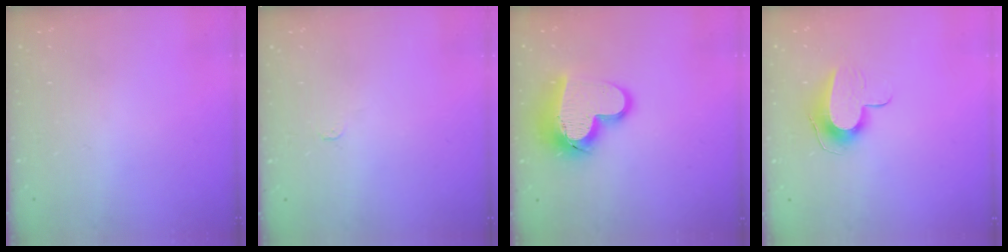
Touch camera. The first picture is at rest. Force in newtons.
{"total": 1.7, "press": 1.7, "slide": 0.2}
{"total": 17.0, "press": 16.9, "slide": 1.7}
{"total": 9.6, "press": 9.6, "slide": 0.5}